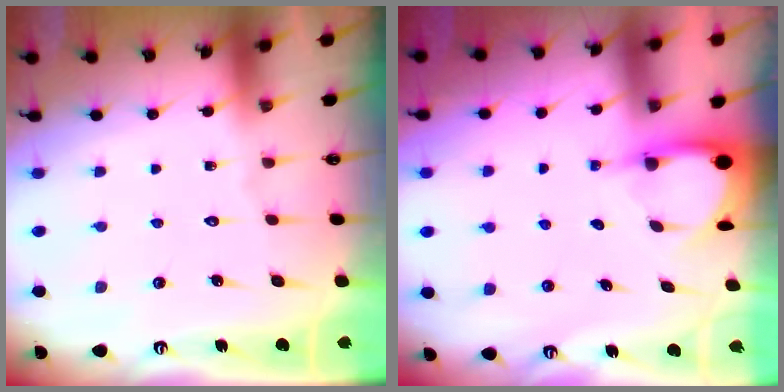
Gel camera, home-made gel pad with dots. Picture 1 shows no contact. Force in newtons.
{"total": 3.5, "press": 3.5, "slide": 0.2}